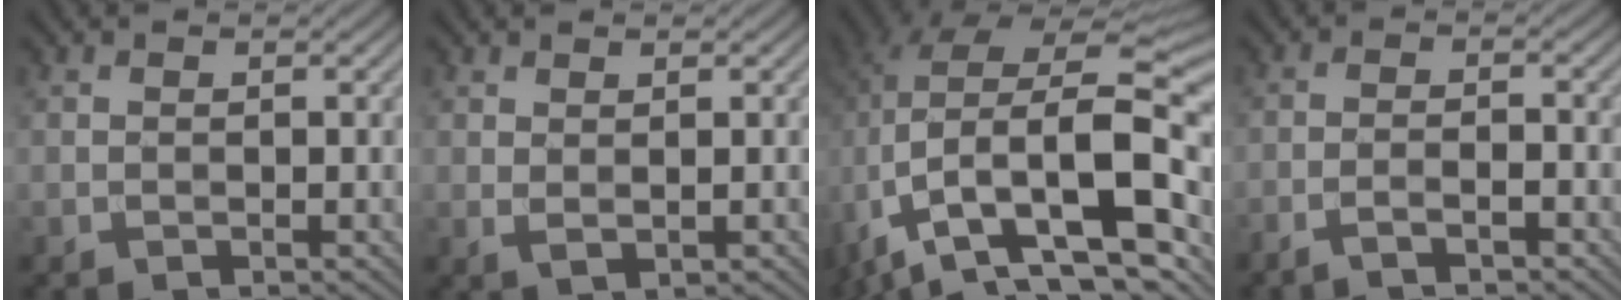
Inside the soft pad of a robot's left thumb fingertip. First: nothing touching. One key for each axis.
{"total": 1.4, "fx": 0.6, "fy": 0.4, "fz": 1.1, "tx": -0.027, "ty": -0.001, "tz": 0.015}
{"total": 17.3, "fx": -5.5, "fy": 8.1, "fz": 14.2, "tx": -0.282, "ty": -0.014, "tz": -0.090}
{"total": 3.1, "fx": -2.3, "fy": 0.4, "fz": 2.0, "tx": -0.036, "ty": 0.005, "tz": -0.050}